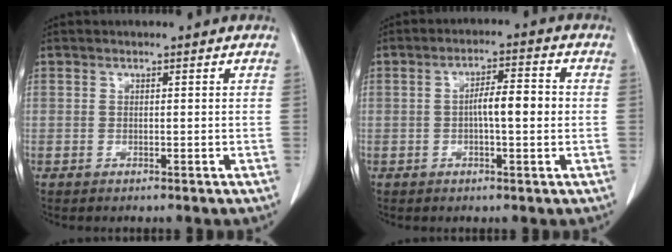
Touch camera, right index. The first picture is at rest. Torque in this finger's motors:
{"motor_torque": [1.24, -0.36, 0.64, 0.14]}